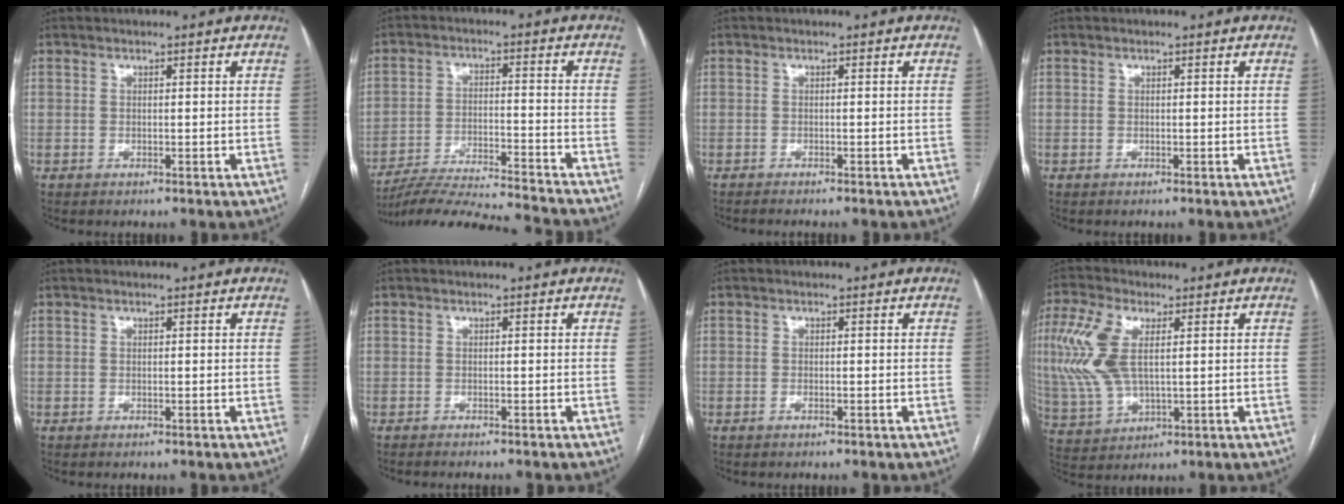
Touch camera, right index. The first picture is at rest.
{"total": 17.4, "force": [-16.5, -1.4, 5.3], "torque": [-0.098, -0.023, -0.258]}
{"total": 3.8, "force": [-3.4, 0.2, 1.8], "torque": [-0.020, -0.004, -0.041]}
{"total": 0.0}
{"total": 0.0}
{"total": 3.2, "force": [-2.8, 0.1, 1.5], "torque": [-0.019, -0.004, -0.033]}
{"total": 0.6, "force": [-0.4, 0.1, 0.4], "torque": [-0.010, -0.001, -0.006]}
{"total": 11.0, "force": [2.3, 4.9, 9.6], "torque": [-0.244, 0.012, 0.050]}